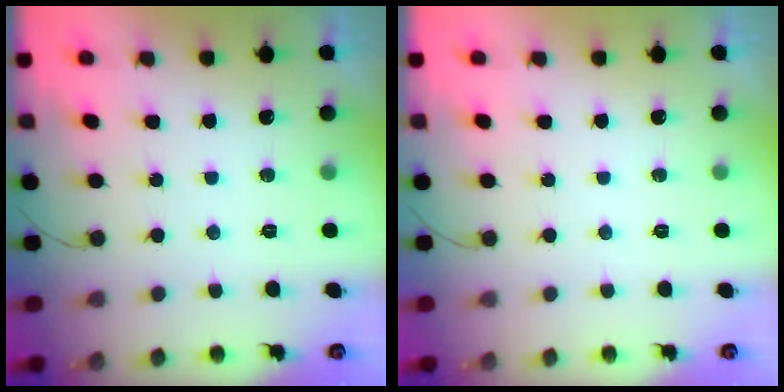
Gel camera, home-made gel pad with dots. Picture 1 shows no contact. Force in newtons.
{"total": 0.0}